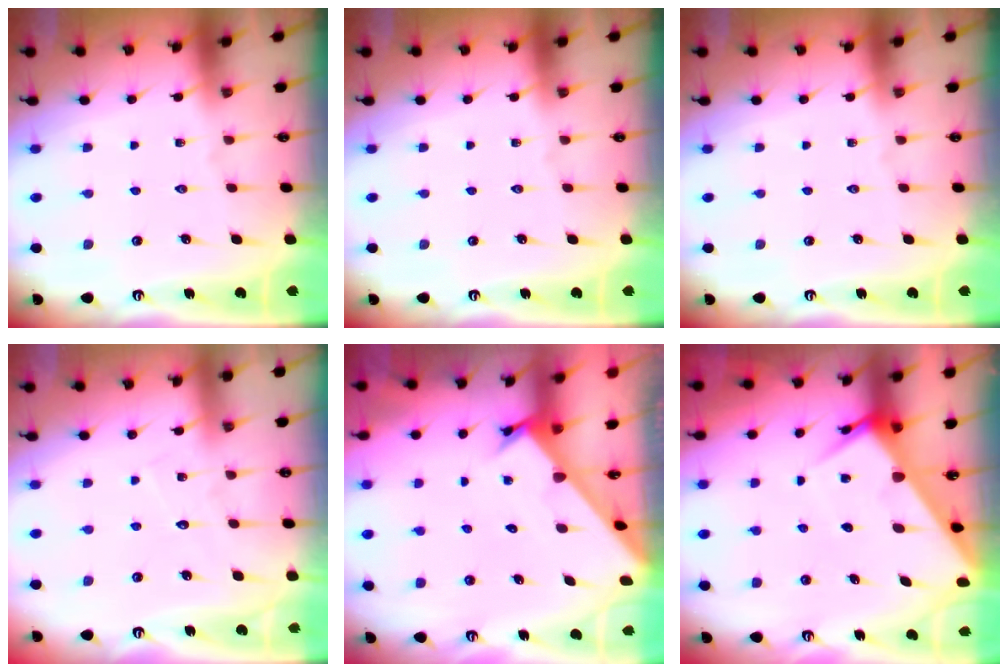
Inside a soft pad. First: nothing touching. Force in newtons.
{"total": 0.0}
{"total": 0.0}
{"total": 4.8, "press": 4.8, "slide": 0.3}
{"total": 2.1, "press": 2.1, "slide": 0.2}
{"total": 5.5, "press": 5.5, "slide": 0.5}